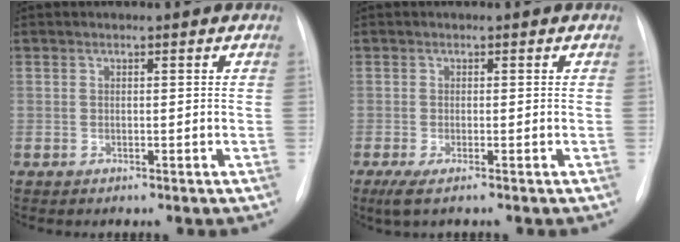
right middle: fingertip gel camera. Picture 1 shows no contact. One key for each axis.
{"total": 2.4, "fx": -1.5, "fy": 0.1, "fz": 1.8, "tx": -0.040, "ty": -0.009, "tz": -0.031}